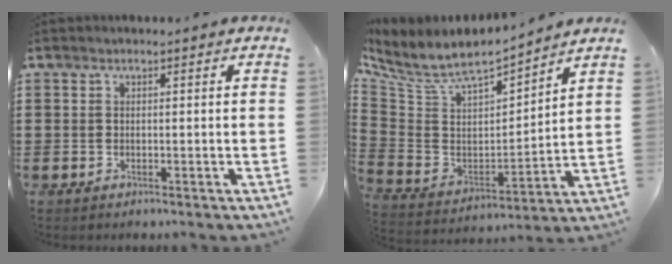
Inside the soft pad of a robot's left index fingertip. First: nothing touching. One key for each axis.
{"total": 6.3, "fx": 5.3, "fy": 1.9, "fz": 2.8, "tx": -0.085, "ty": -0.045, "tz": 0.085}